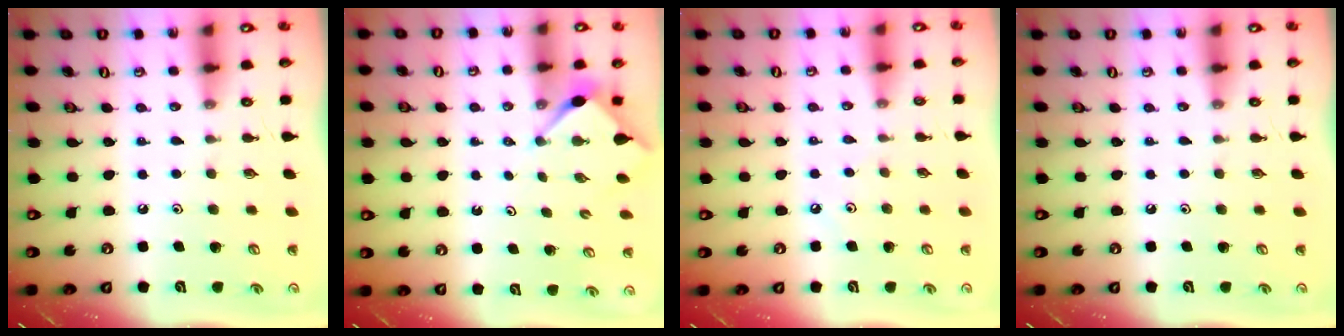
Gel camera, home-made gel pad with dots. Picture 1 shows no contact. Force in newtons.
{"total": 2.7, "press": 2.7, "slide": 0.3}
{"total": 3.3, "press": 3.3, "slide": 0.5}
{"total": 0.0}